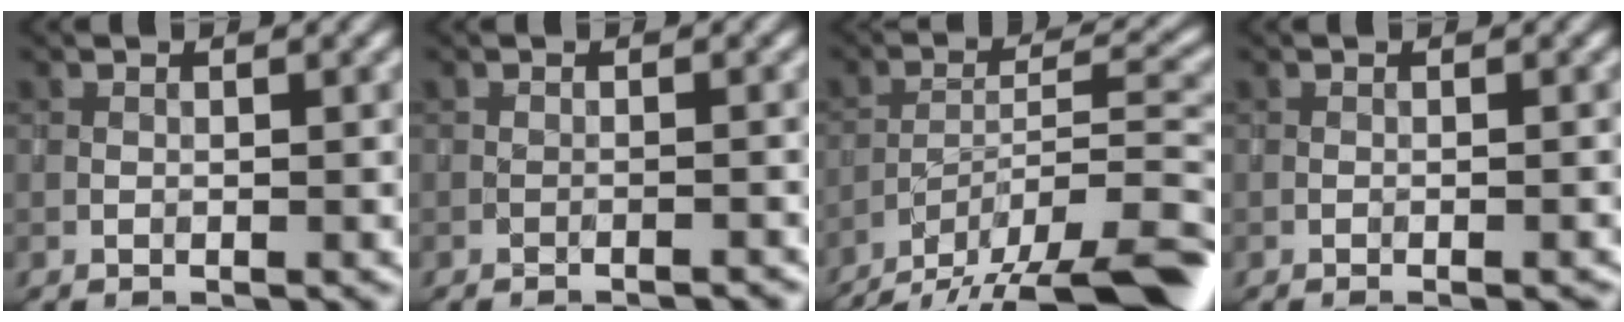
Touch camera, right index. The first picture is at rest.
{"total": 2.0, "force": [-2.0, 0.1, 0.3], "torque": [0.004, 0.015, -0.023]}
{"total": 15.7, "force": [-13.2, 3.8, 7.5], "torque": [-0.121, -0.010, -0.191]}
{"total": 1.1, "force": [-0.8, 0.1, 0.8], "torque": [-0.012, 0.004, -0.010]}